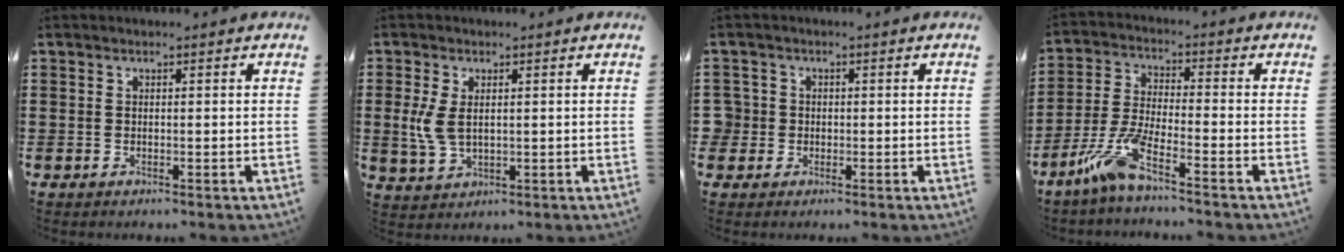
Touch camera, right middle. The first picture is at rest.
{"total": 5.2, "force": [0.7, 3.1, 4.1], "torque": [-0.113, -0.003, 0.005]}
{"total": 3.0, "force": [-0.3, 3.0, 0.5], "torque": [-0.037, 0.002, -0.015]}
{"total": 7.8, "force": [-5.3, 0.8, 5.7], "torque": [-0.145, -0.015, -0.108]}